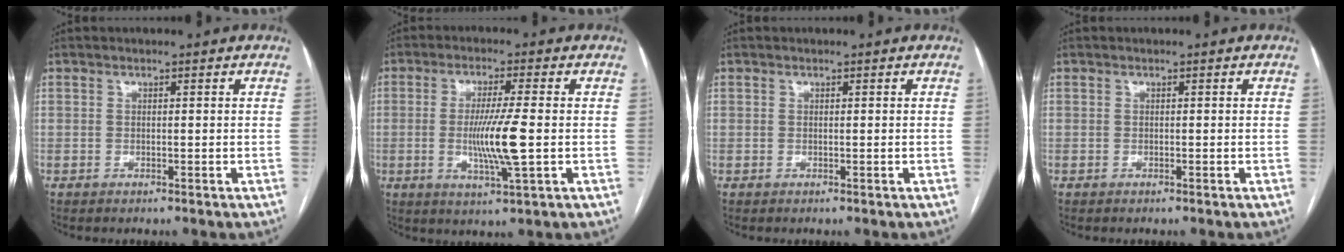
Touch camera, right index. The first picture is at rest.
{"total": 8.5, "force": [-0.9, -0.2, 8.4], "torque": [-0.161, -0.015, -0.018]}
{"total": 0.0}
{"total": 0.0}